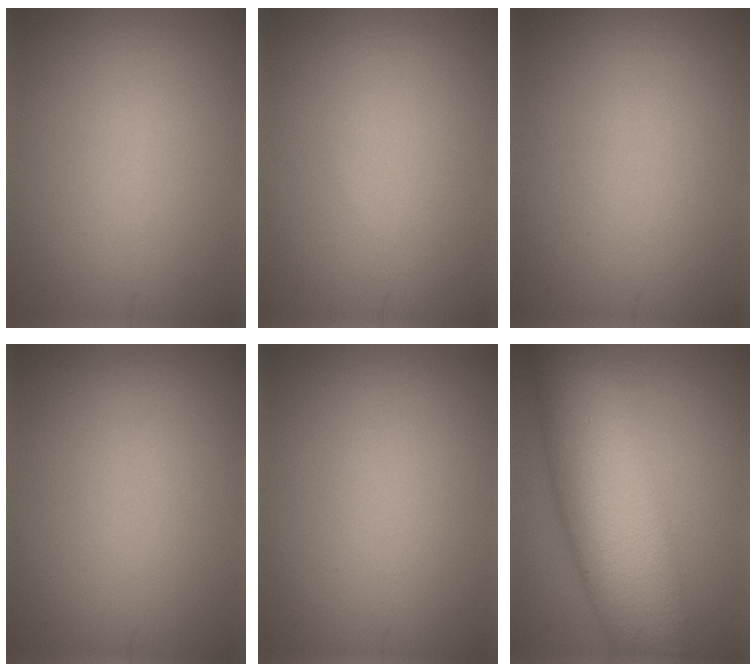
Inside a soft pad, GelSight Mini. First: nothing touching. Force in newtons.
{"total": 0.0}
{"total": 0.0}
{"total": 0.0}
{"total": 0.0}
{"total": 11.1, "press": 11.1, "slide": 0.0}